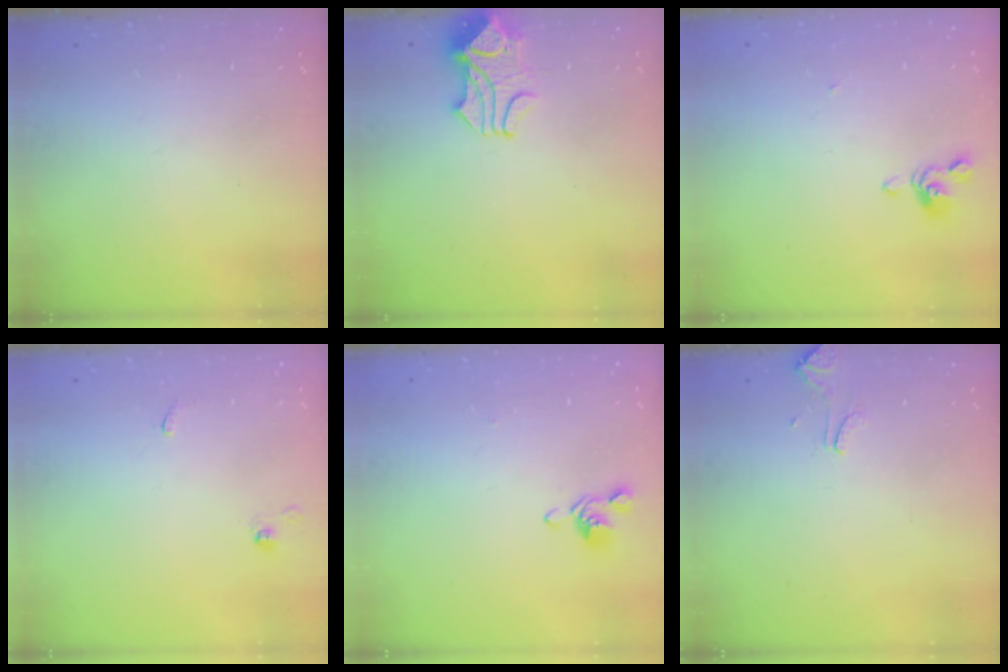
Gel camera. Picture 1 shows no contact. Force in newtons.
{"total": 1.9, "press": 1.5, "slide": 1.2}
{"total": 1.2, "press": 1.1, "slide": 0.4}
{"total": 0.7, "press": 0.6, "slide": 0.3}
{"total": 0.0}
{"total": 0.9, "press": 0.8, "slide": 0.5}